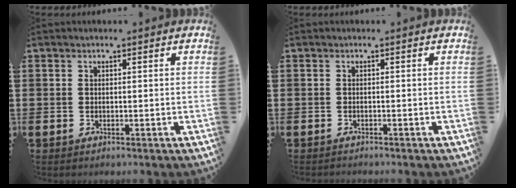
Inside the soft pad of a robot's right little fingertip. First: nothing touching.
{"total": 0.9, "force": [-0.9, 0.0, -0.1], "torque": [-0.002, 0.000, -0.019]}